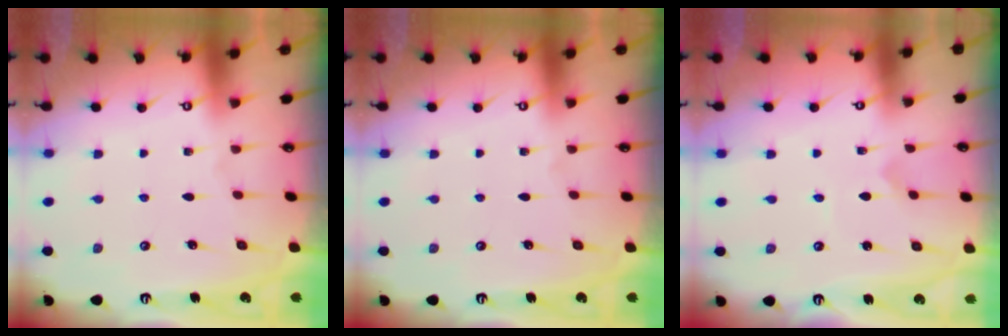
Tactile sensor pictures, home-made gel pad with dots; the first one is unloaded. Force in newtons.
{"total": 0.0}
{"total": 0.8, "press": 0.8, "slide": 0.1}